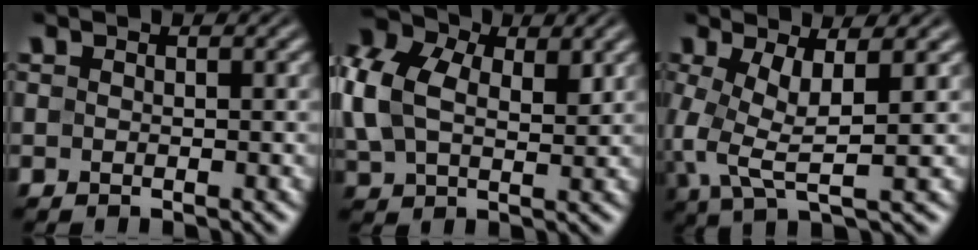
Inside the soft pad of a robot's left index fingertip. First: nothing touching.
{"total": 9.4, "force": [2.6, 6.2, 6.6], "torque": [-0.175, 0.016, 0.049]}
{"total": 5.2, "force": [0.4, 1.5, 5.0], "torque": [-0.113, -0.005, 0.010]}